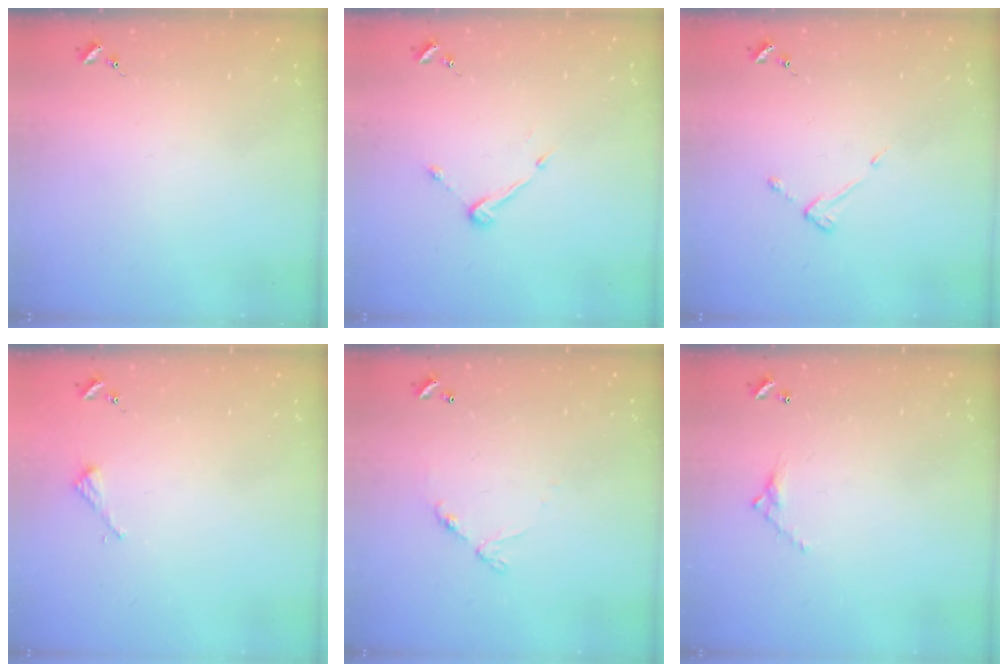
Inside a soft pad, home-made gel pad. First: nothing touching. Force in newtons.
{"total": 6.5, "press": 6.5, "slide": 0.6}
{"total": 3.8, "press": 3.8, "slide": 0.4}
{"total": 2.2, "press": 2.2, "slide": 0.2}
{"total": 6.8, "press": 6.8, "slide": 0.5}
{"total": 4.6, "press": 4.6, "slide": 0.3}